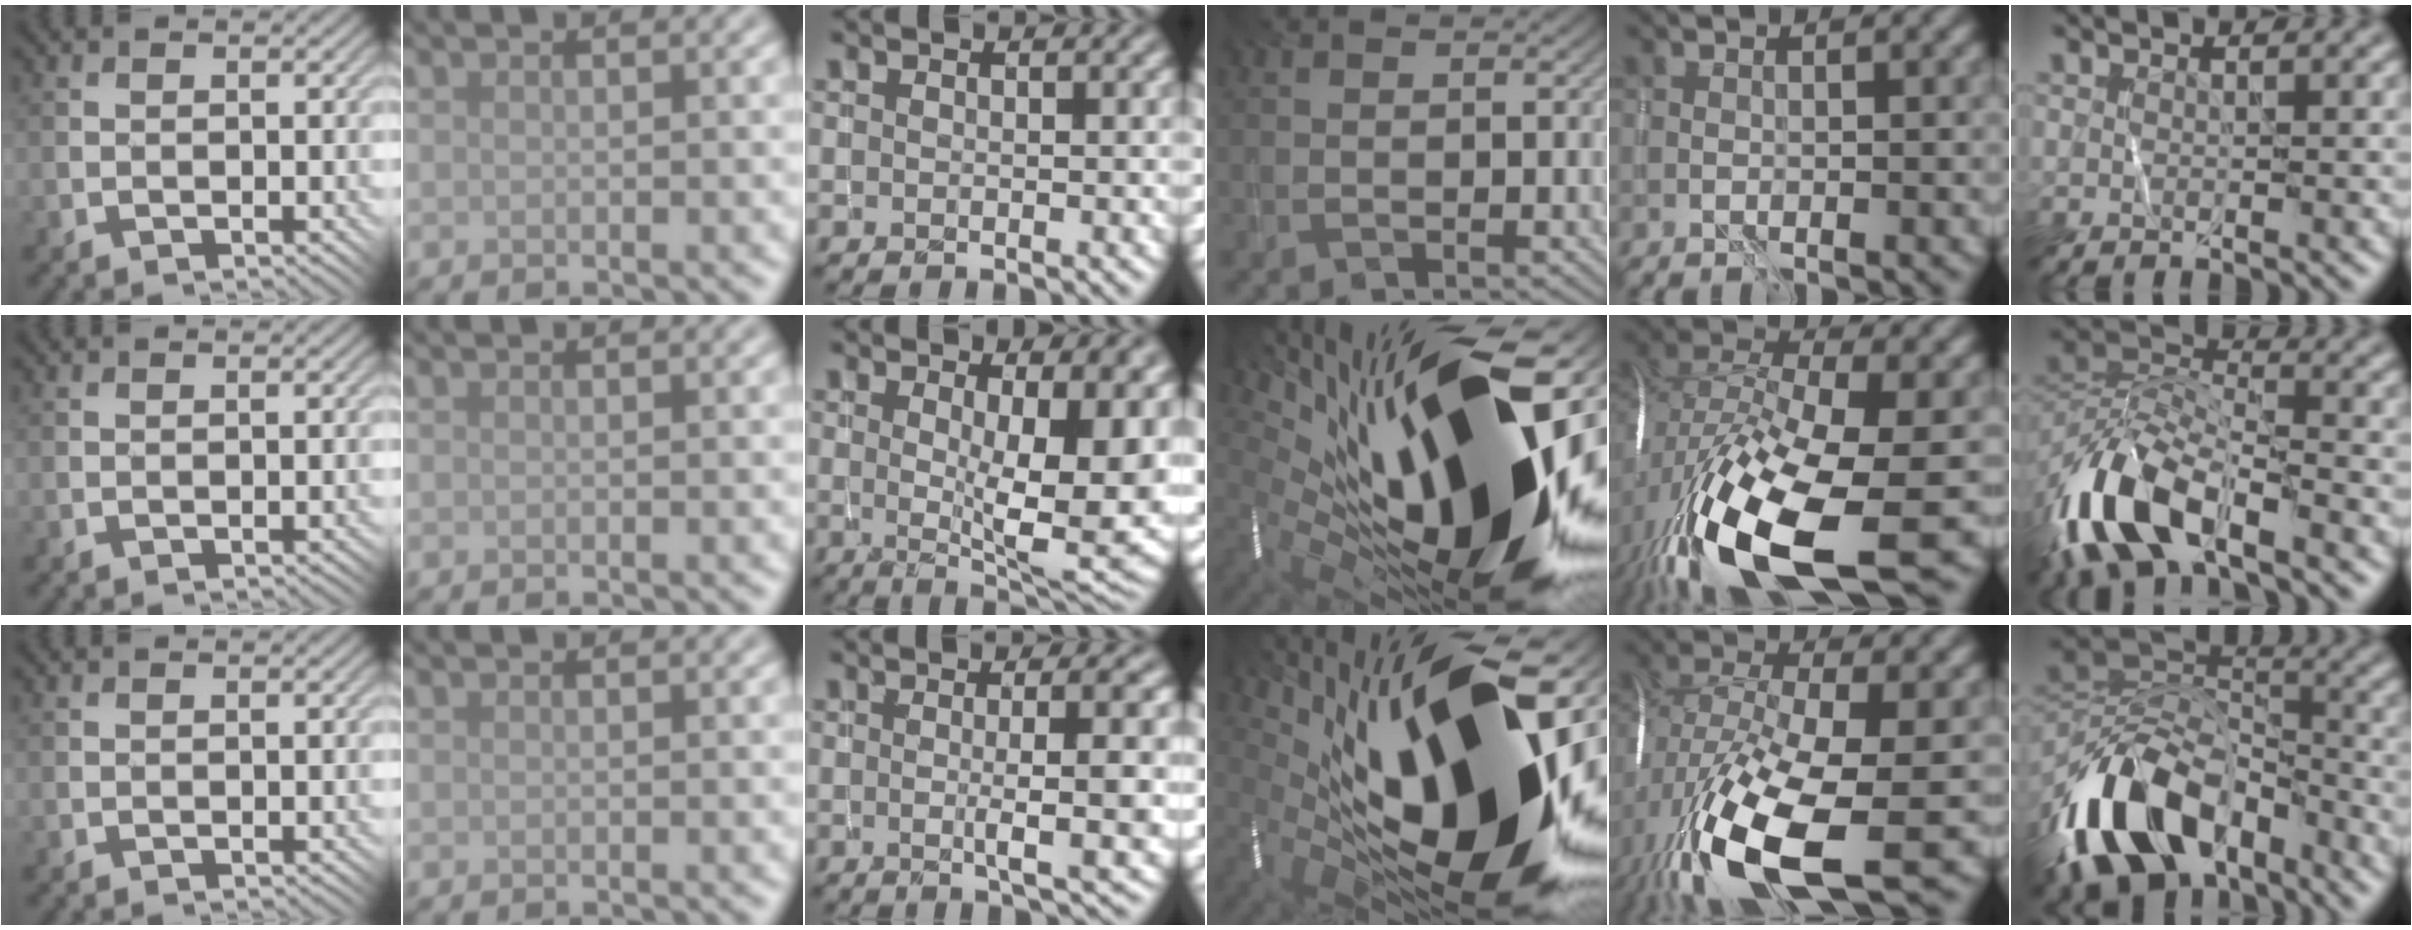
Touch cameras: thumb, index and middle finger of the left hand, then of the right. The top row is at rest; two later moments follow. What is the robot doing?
{"motion": "wrap", "object": "thread"}